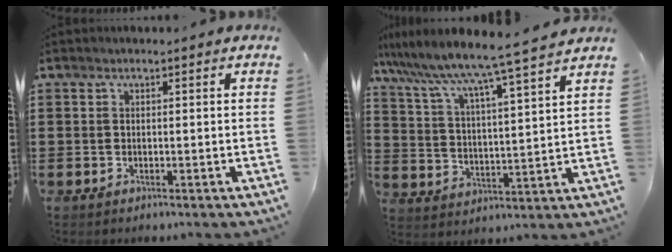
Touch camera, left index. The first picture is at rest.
{"total": 6.4, "force": [5.8, -1.2, 2.4], "torque": [-0.072, -0.054, 0.086]}